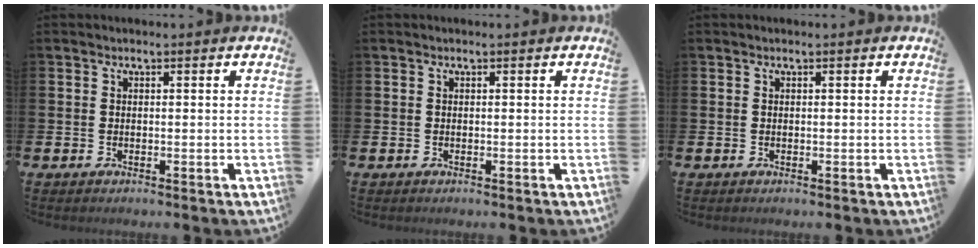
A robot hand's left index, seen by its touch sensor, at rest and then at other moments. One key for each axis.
{"total": 0.0}
{"total": 0.0}